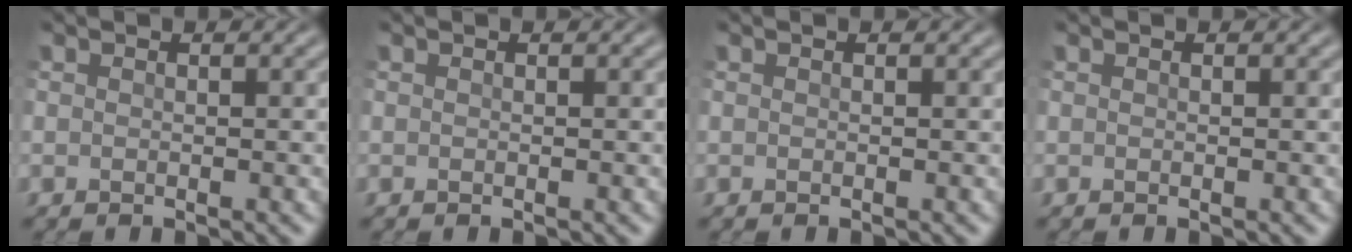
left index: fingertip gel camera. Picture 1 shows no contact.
{"total": 0.0}
{"total": 0.0}
{"total": 0.0}